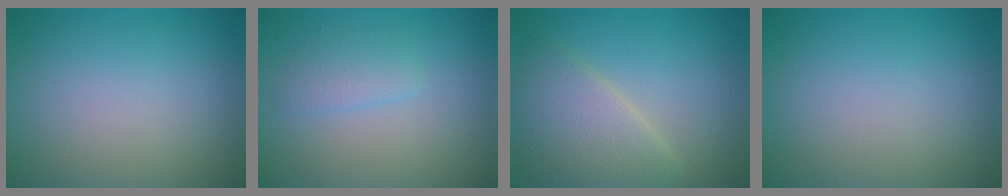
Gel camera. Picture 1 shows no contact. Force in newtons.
{"total": 1.5, "press": 1.5, "slide": 0.0}
{"total": 4.7, "press": 4.7, "slide": 0.4}
{"total": 0.0}